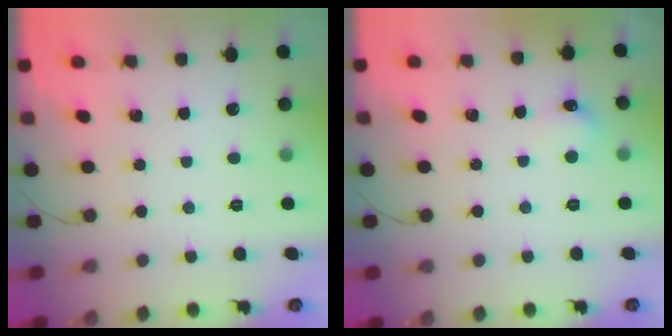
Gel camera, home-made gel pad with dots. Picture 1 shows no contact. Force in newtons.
{"total": 5.8, "press": 5.6, "slide": 1.5}